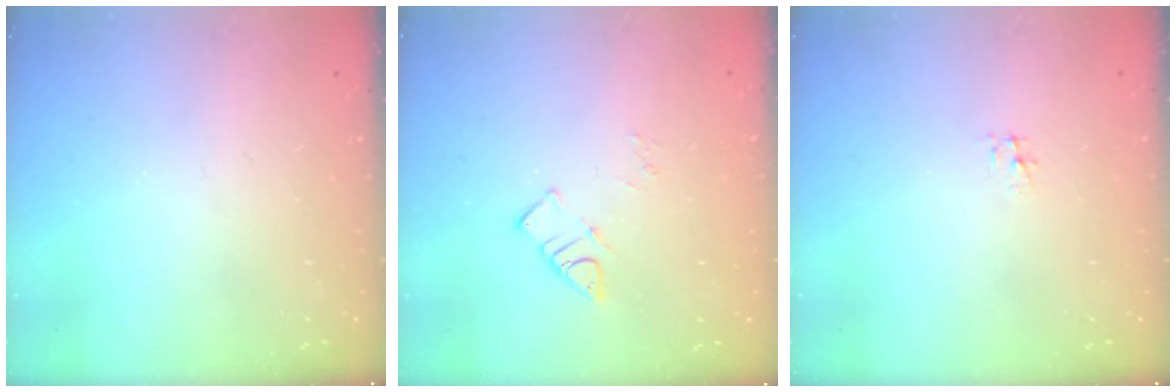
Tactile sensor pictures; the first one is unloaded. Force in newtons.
{"total": 5.3, "press": 5.2, "slide": 0.5}
{"total": 2.3, "press": 2.3, "slide": 0.3}